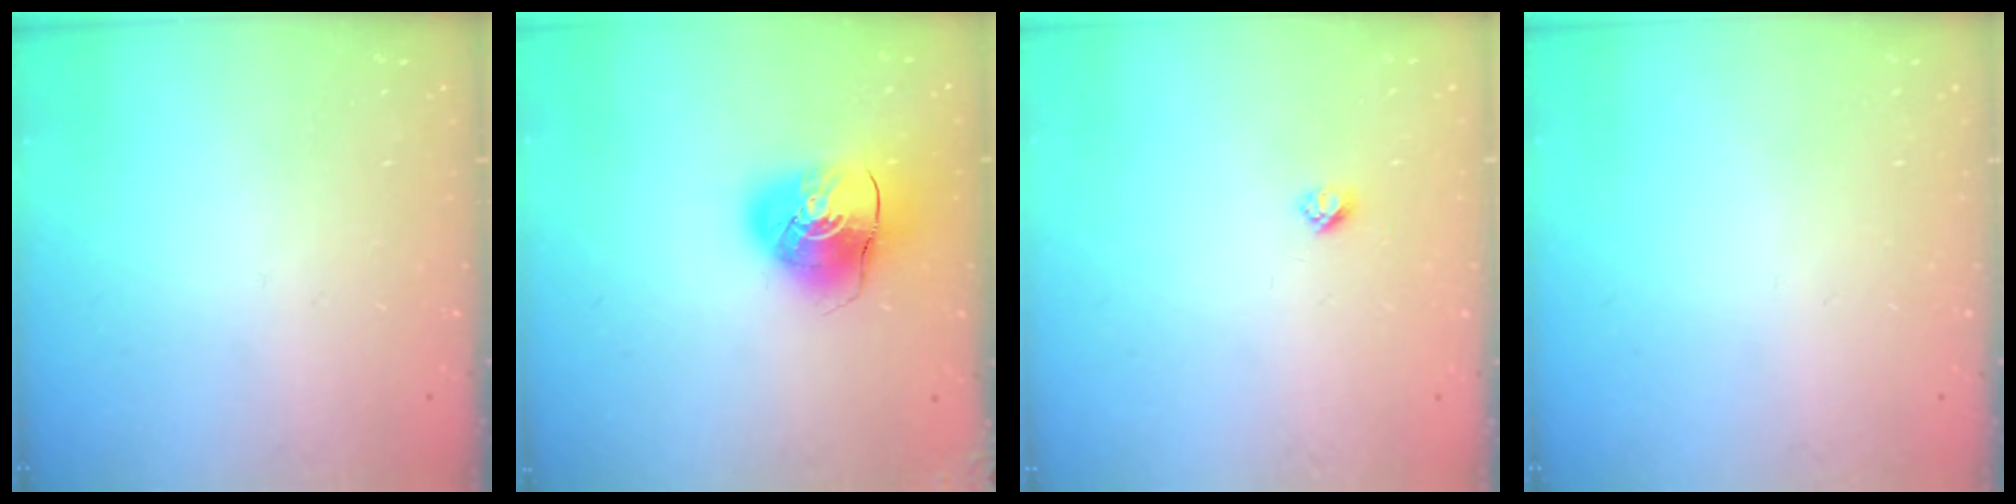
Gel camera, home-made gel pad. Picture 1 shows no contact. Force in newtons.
{"total": 10.8, "press": 10.6, "slide": 1.6}
{"total": 2.7, "press": 2.6, "slide": 0.3}
{"total": 0.0}